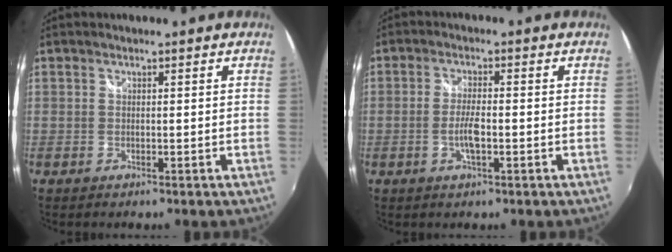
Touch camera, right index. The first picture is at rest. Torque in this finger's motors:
{"motor_torque": [-0.07, 0.13, -0.01, 0.01]}